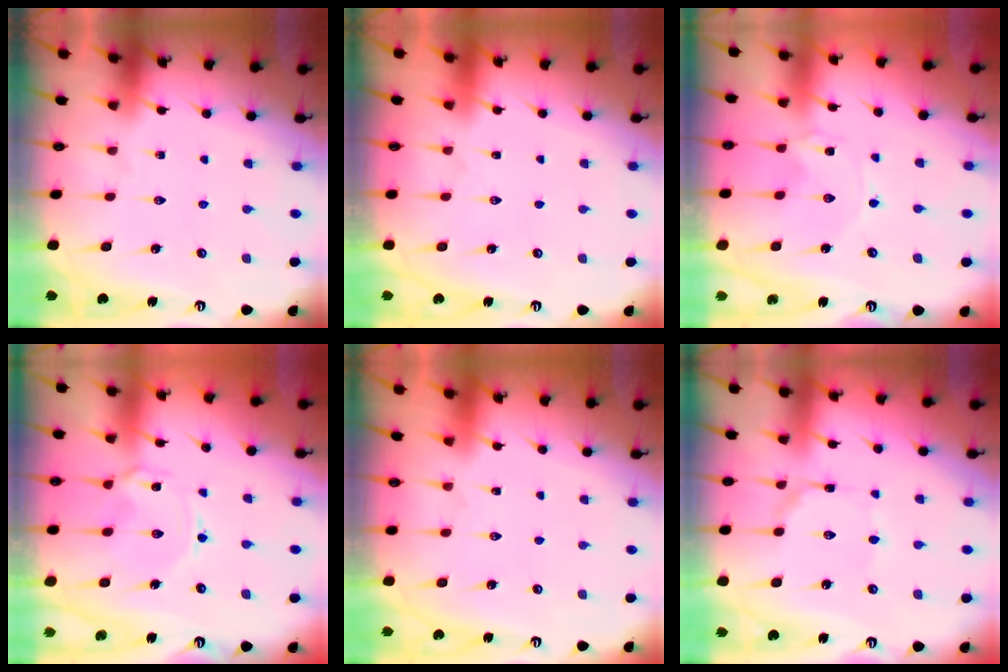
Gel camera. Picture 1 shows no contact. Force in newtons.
{"total": 1.6, "press": 1.6, "slide": 0.1}
{"total": 0.0}
{"total": 2.8, "press": 2.7, "slide": 0.5}
{"total": 1.5, "press": 1.5, "slide": 0.1}
{"total": 2.5, "press": 2.5, "slide": 0.1}